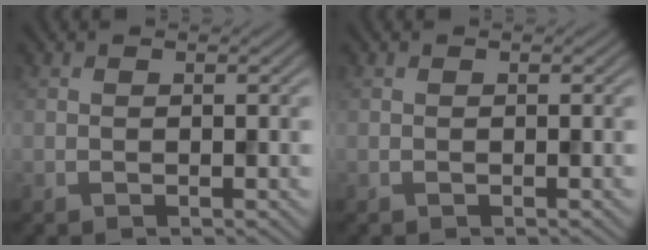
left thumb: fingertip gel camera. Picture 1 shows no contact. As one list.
[{"total": 0.0}]